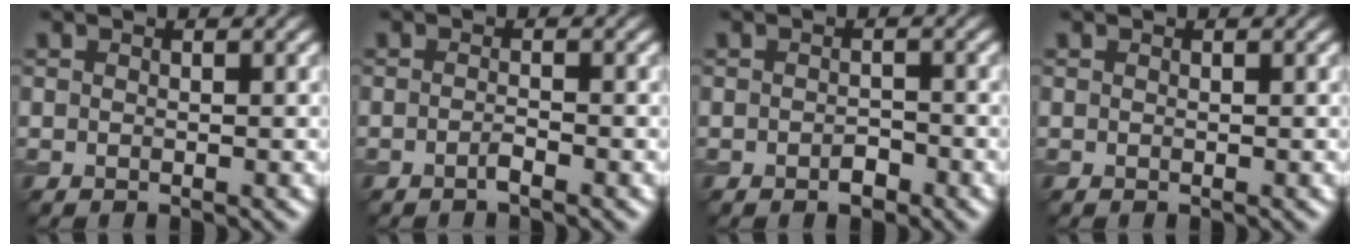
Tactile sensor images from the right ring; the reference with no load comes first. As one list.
[{"total": 0.9, "force": [-0.6, 0.1, 0.7], "torque": [-0.014, 0.003, -0.014]}, {"total": 1.3, "force": [-0.8, 0.7, 0.8], "torque": [-0.011, 0.000, -0.013]}, {"total": 0.0}]